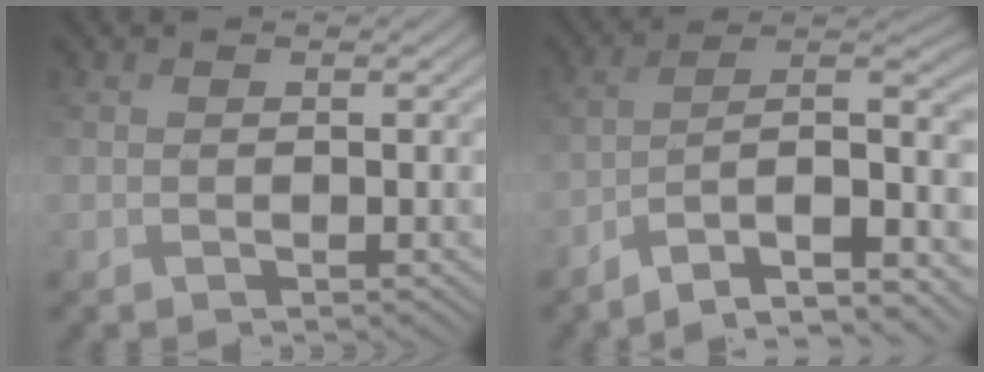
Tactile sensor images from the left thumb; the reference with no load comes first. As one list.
[{"total": 10.9, "force": [-5.8, 3.9, 8.3], "torque": [-0.143, -0.005, -0.102]}]